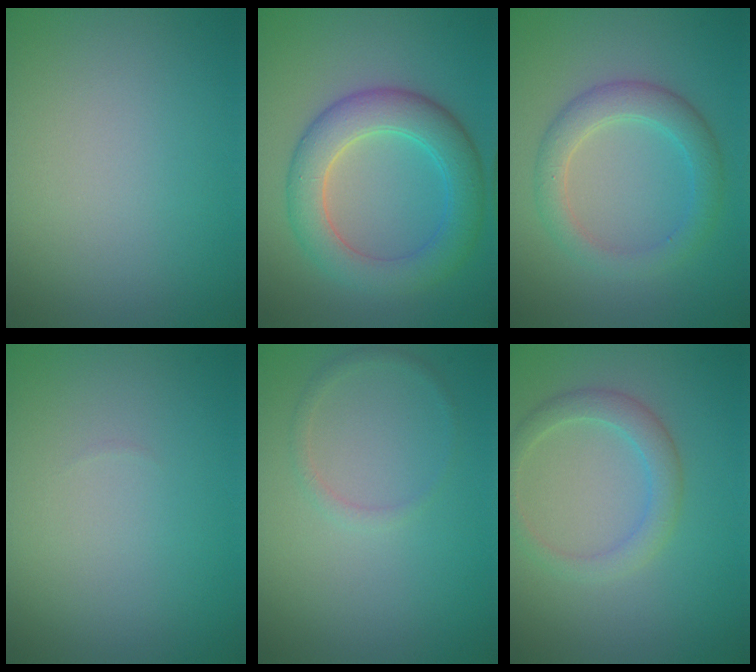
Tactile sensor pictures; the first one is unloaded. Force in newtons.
{"total": 5.9, "press": 5.9, "slide": 0.1}
{"total": 3.4, "press": 3.4, "slide": 0.2}
{"total": 0.0}
{"total": 1.0, "press": 1.0, "slide": 0.0}
{"total": 2.6, "press": 2.6, "slide": 0.3}